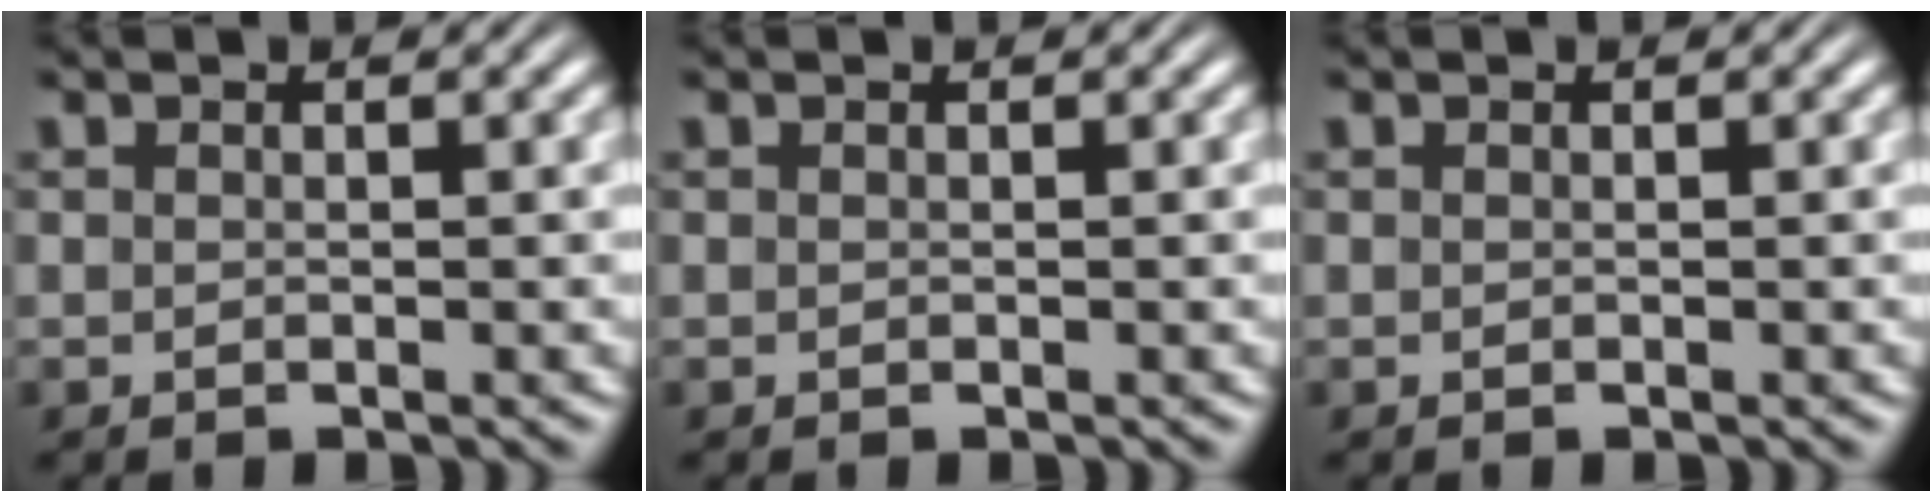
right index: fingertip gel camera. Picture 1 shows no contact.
{"total": 0.0}
{"total": 0.0}